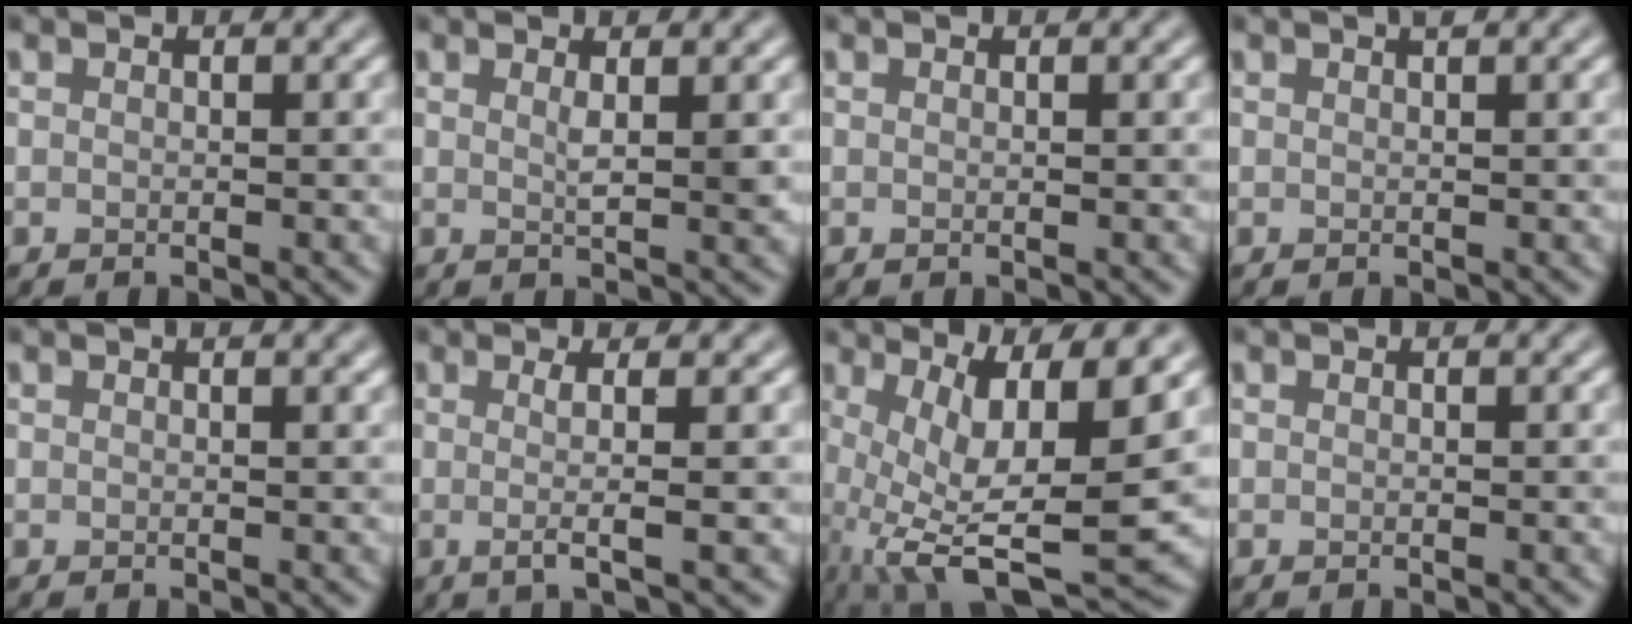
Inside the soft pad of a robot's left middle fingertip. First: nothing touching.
{"total": 1.6, "force": [0.7, 0.2, 1.4], "torque": [-0.023, -0.002, 0.009]}
{"total": 0.0}
{"total": 0.7, "force": [0.5, 0.1, 0.5], "torque": [-0.006, 0.002, 0.008]}
{"total": 1.2, "force": [0.7, 0.3, 0.9], "torque": [-0.007, 0.004, 0.010]}
{"total": 3.1, "force": [0.0, 0.7, 3.0], "torque": [-0.050, -0.004, -0.007]}
{"total": 10.5, "force": [-0.1, 2.9, 10.1], "torque": [-0.180, -0.014, 0.008]}
{"total": 0.0}